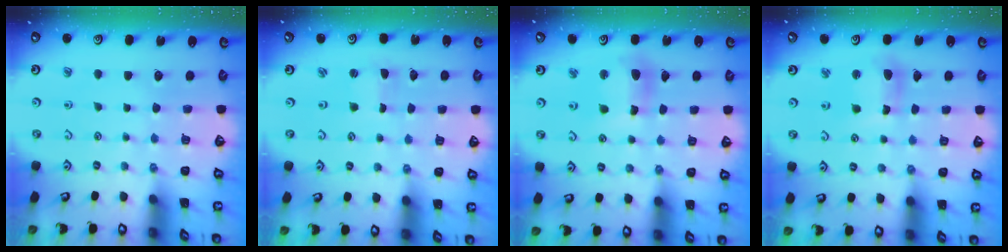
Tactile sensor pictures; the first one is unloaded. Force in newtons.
{"total": 0.0}
{"total": 10.3, "press": 10.3, "slide": 1.3}
{"total": 8.4, "press": 8.3, "slide": 1.3}